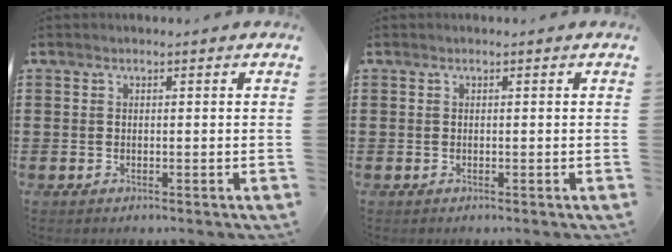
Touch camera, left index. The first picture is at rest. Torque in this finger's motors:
{"motor_torque": [0.00, 0.00, 0.00, -0.01]}